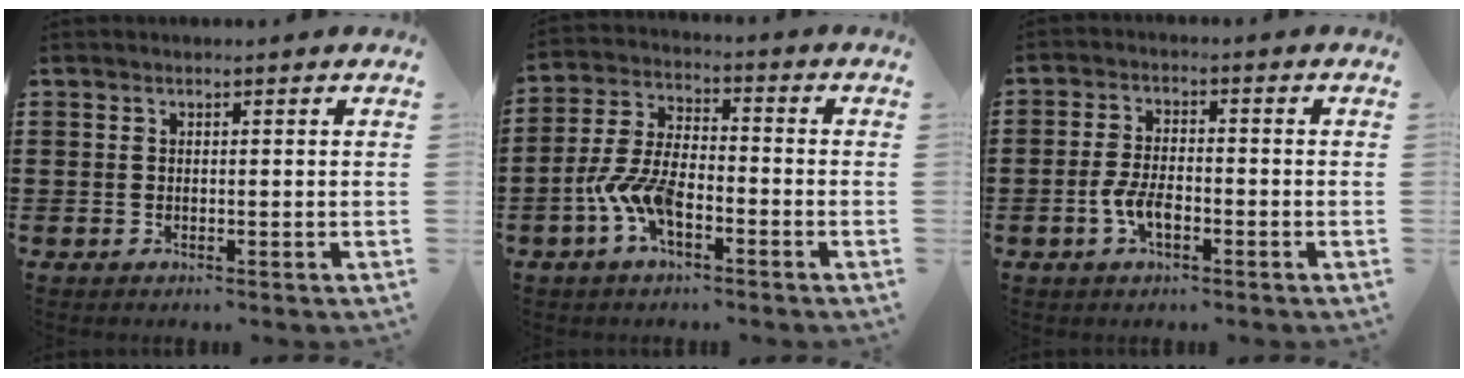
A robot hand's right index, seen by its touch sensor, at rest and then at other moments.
{"total": 8.2, "force": [-3.8, 3.6, 6.4], "torque": [-0.163, -0.009, -0.076]}
{"total": 4.3, "force": [-1.7, 1.9, 3.5], "torque": [-0.082, -0.004, -0.034]}